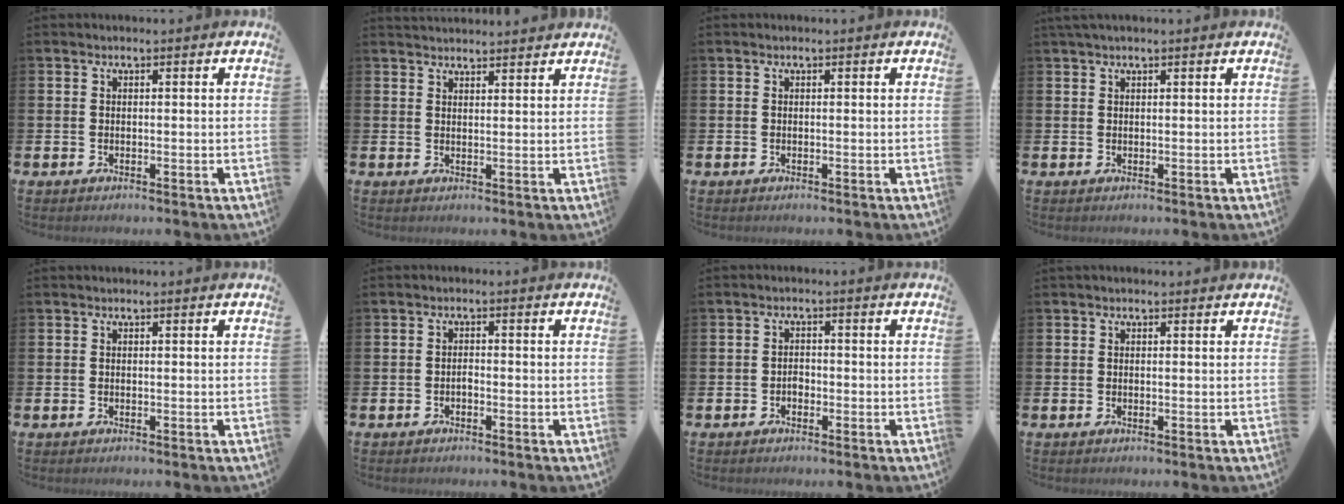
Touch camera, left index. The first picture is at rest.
{"total": 2.5, "force": [2.5, 0.2, 0.0], "torque": [0.006, -0.013, 0.043]}
{"total": 0.0}
{"total": 1.1, "force": [1.0, 0.0, 0.6], "torque": [-0.010, 0.001, 0.016]}
{"total": 0.0}
{"total": 0.8, "force": [-0.6, 0.4, 0.3], "torque": [-0.003, -0.003, -0.012]}
{"total": 1.3, "force": [-0.7, 1.0, 0.5], "torque": [-0.007, -0.001, -0.015]}
{"total": 0.0}